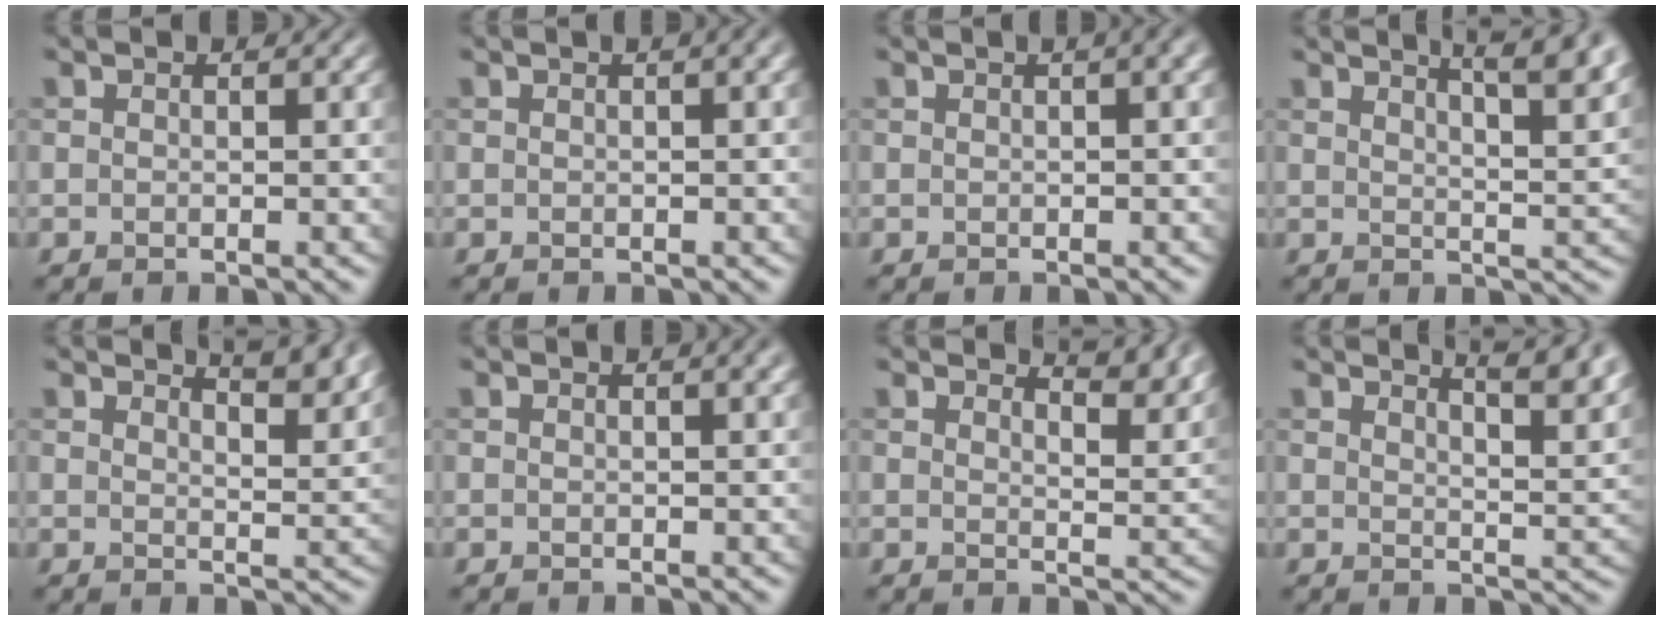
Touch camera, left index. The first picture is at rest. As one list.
[{"total": 2.6, "force": [0.9, 0.9, 2.2], "torque": [-0.017, 0.011, 0.008]}, {"total": 4.6, "force": [1.3, 1.9, 4.0], "torque": [-0.021, 0.022, 0.003]}, {"total": 9.5, "force": [6.3, 3.1, 6.4], "torque": [-0.035, 0.034, 0.050]}, {"total": 5.6, "force": [4.3, 1.7, 3.2], "torque": [-0.019, 0.017, 0.035]}, {"total": 1.9, "force": [1.0, 0.6, 1.5], "torque": [-0.013, 0.006, 0.008]}, {"total": 5.0, "force": [4.2, 1.3, 2.4], "torque": [-0.024, 0.001, 0.047]}, {"total": 7.5, "force": [5.4, 2.4, 4.6], "torque": [-0.023, 0.026, 0.042]}]